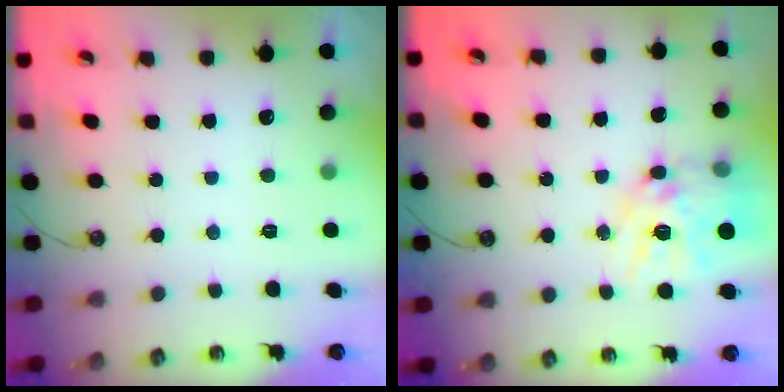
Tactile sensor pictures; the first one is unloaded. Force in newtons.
{"total": 15.1, "press": 15.1, "slide": 1.4}